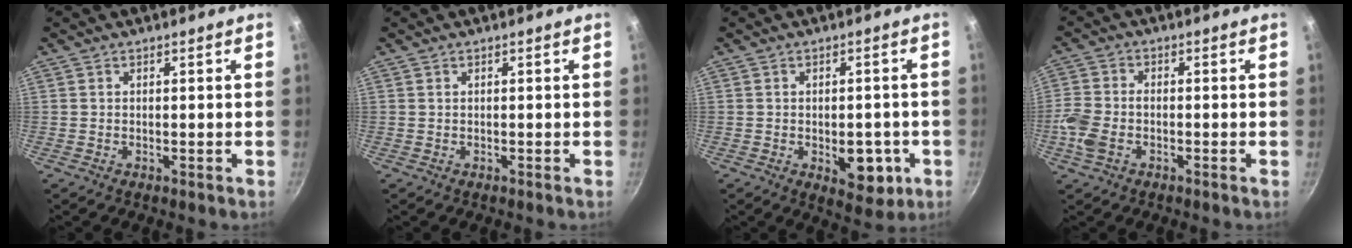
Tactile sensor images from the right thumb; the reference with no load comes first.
{"total": 0.0}
{"total": 8.5, "force": [-2.3, 4.9, 6.5], "torque": [-0.048, 0.005, -0.022]}
{"total": 6.4, "force": [-2.4, 4.1, 4.3], "torque": [-0.100, 0.012, -0.060]}